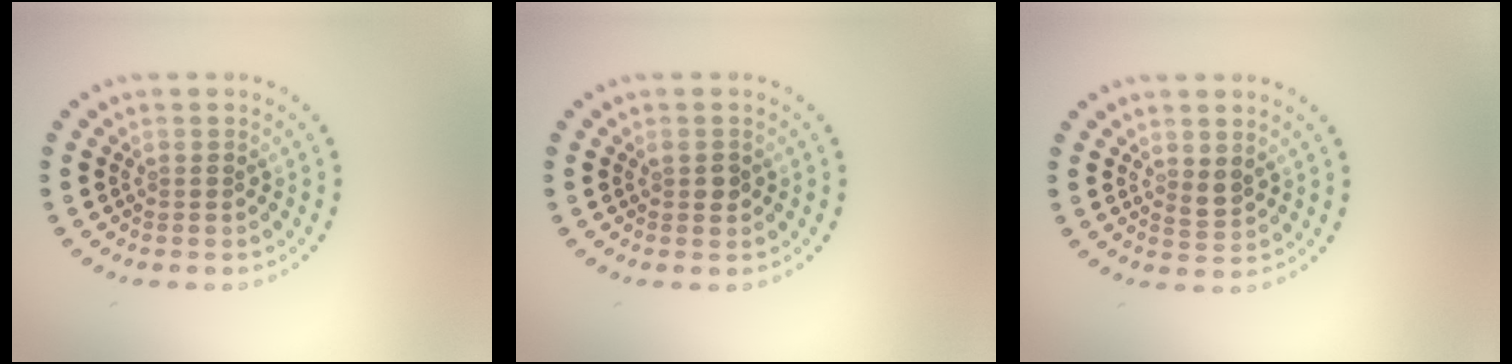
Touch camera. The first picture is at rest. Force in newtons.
{"total": 1.0, "press": 1.0, "slide": 0.1}
{"total": 1.3, "press": 1.2, "slide": 0.5}